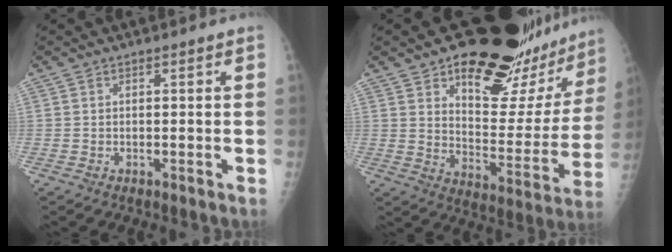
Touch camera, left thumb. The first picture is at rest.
{"total": 25.0, "force": [17.5, 10.1, 14.8], "torque": [-0.154, -0.098, 0.244]}